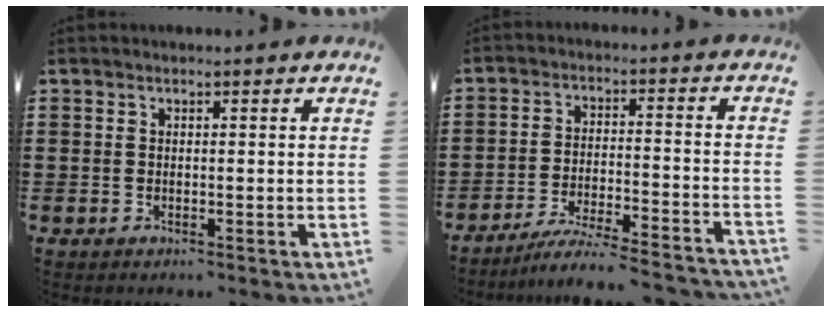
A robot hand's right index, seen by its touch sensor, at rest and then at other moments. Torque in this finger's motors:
{"motor_torque": [1.37, 0.77, 0.10, -0.02]}